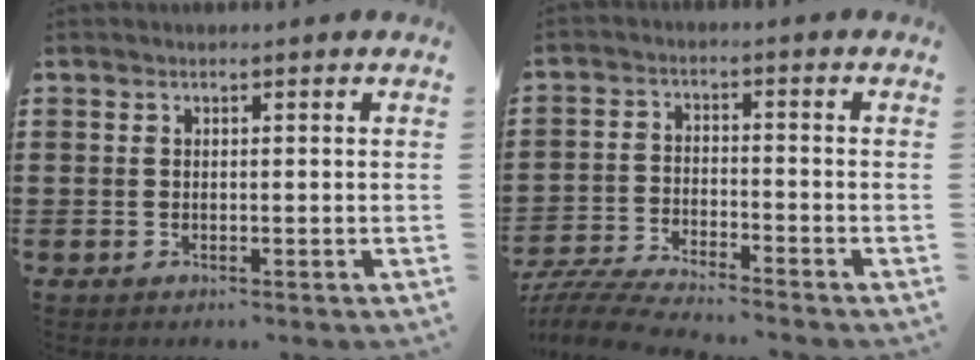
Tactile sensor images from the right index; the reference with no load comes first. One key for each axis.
{"total": 5.4, "fx": -5.3, "fy": -0.1, "fz": 1.2, "tx": -0.040, "ty": -0.009, "tz": -0.109}